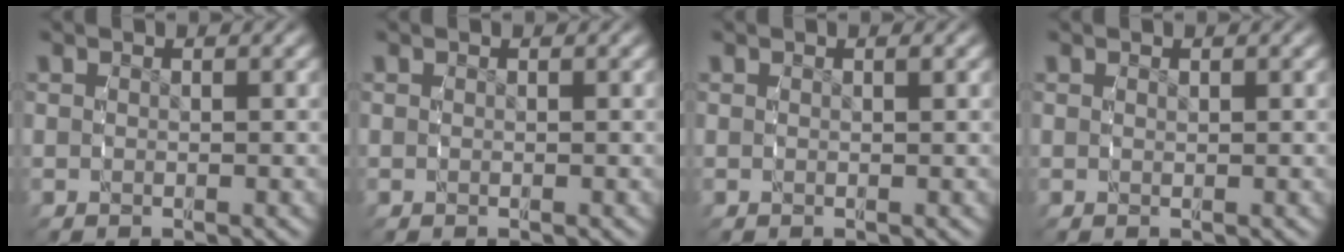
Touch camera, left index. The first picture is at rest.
{"total": 0.0}
{"total": 0.0}
{"total": 0.0}